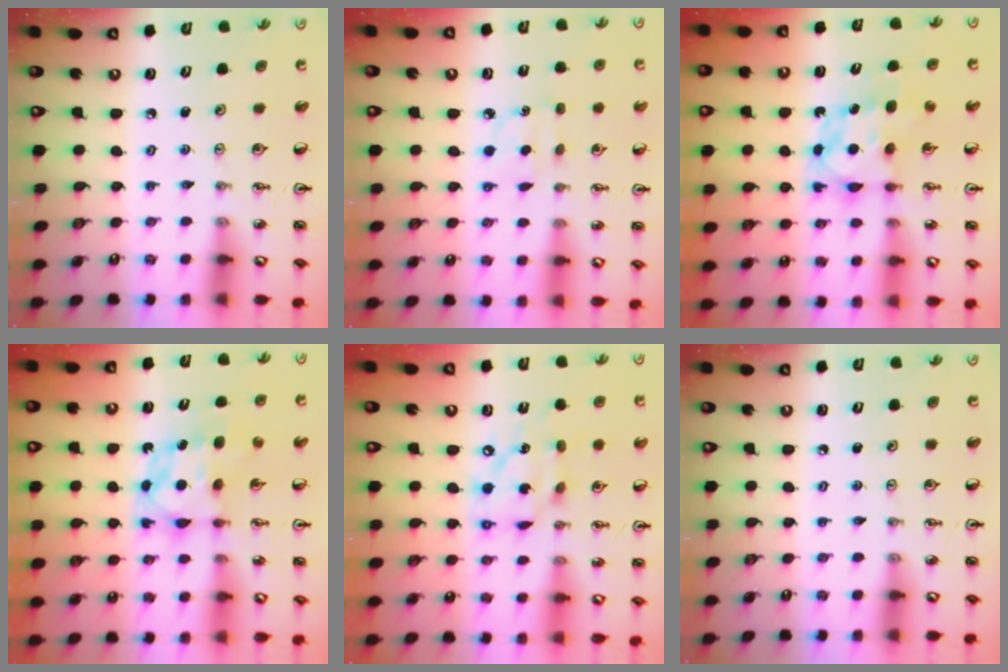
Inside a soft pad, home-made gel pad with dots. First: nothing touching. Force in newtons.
{"total": 3.8, "press": 3.8, "slide": 0.5}
{"total": 6.8, "press": 6.8, "slide": 0.4}
{"total": 7.1, "press": 7.1, "slide": 0.5}
{"total": 12.3, "press": 12.3, "slide": 0.8}
{"total": 0.0}